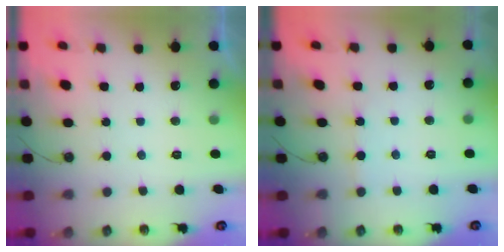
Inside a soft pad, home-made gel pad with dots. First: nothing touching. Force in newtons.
{"total": 2.4, "press": 2.4, "slide": 0.3}